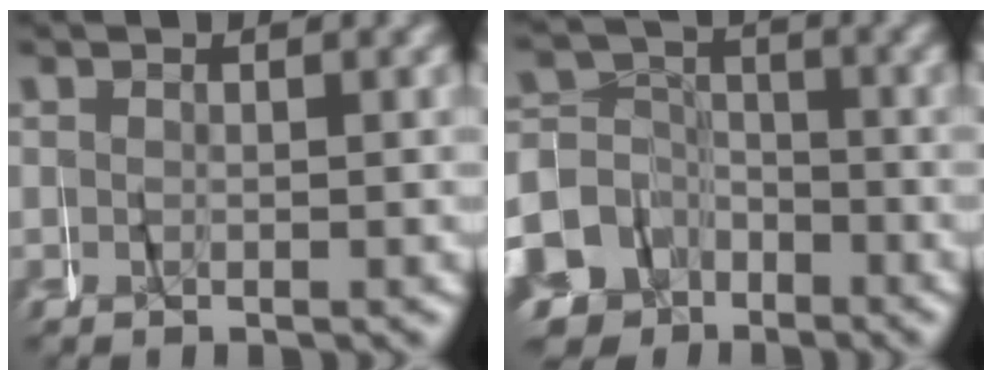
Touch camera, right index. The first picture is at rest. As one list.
[{"total": 10.5, "force": [-4.2, 9.2, 2.7], "torque": [-0.058, -0.034, -0.078]}]